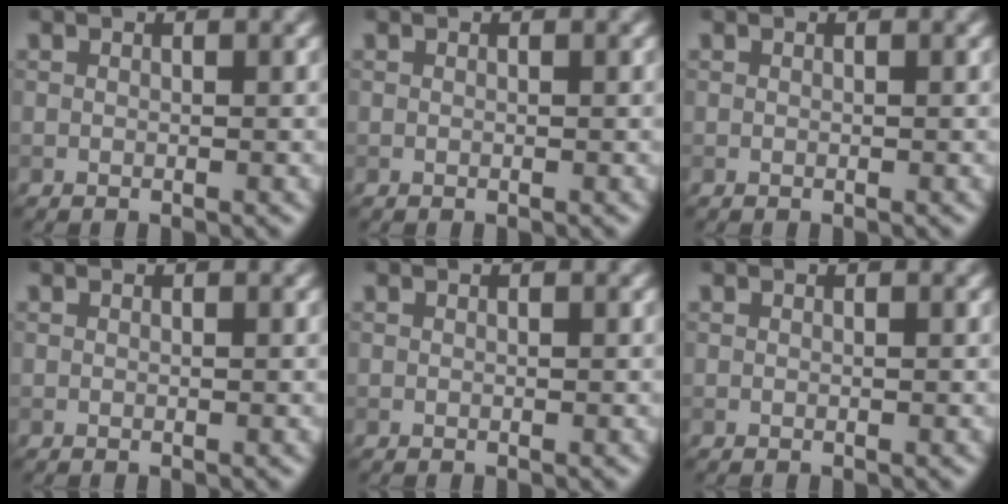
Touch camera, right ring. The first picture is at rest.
{"total": 0.0}
{"total": 0.0}
{"total": 0.0}
{"total": 0.0}
{"total": 0.0}